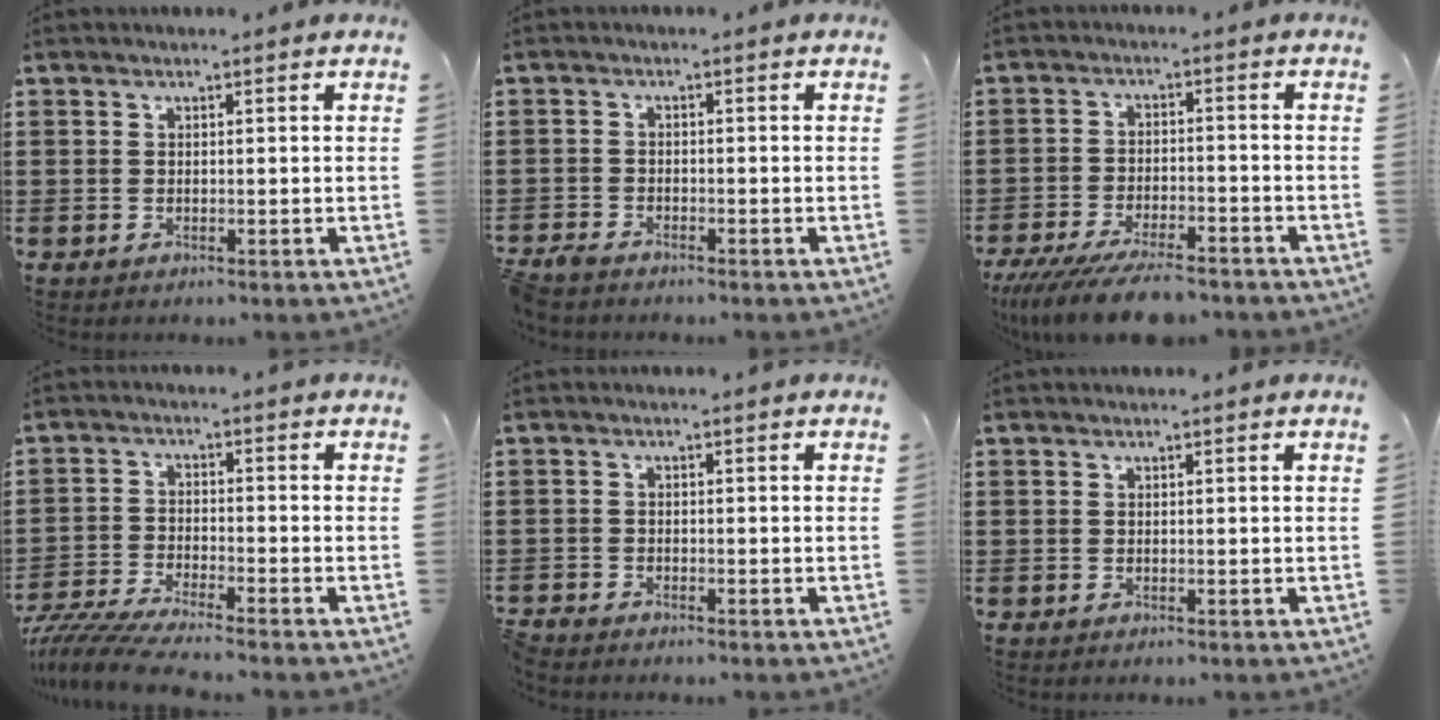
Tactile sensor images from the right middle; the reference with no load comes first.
{"total": 1.9, "force": [-1.9, 0.3, 0.4], "torque": [-0.024, -0.004, -0.042]}
{"total": 7.8, "force": [-6.8, 1.2, 3.6], "torque": [-0.075, 0.000, -0.128]}
{"total": 5.6, "force": [-5.4, -0.3, 1.6], "torque": [-0.047, -0.017, -0.109]}
{"total": 1.3, "force": [-1.3, 0.1, 0.0], "torque": [-0.004, 0.001, -0.028]}
{"total": 0.0}